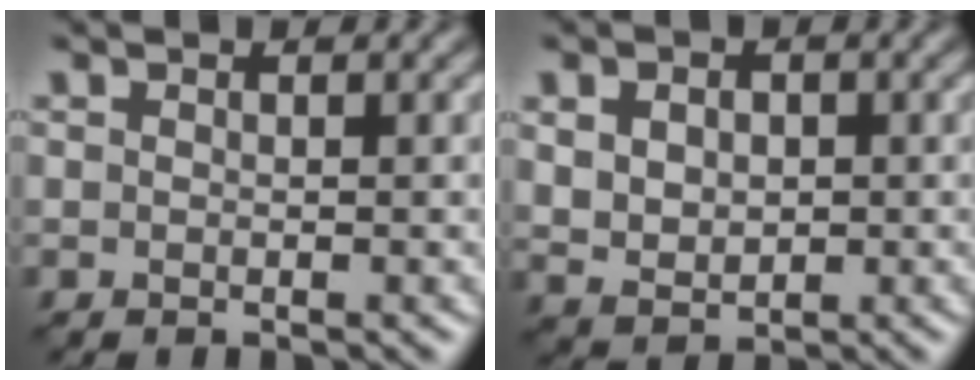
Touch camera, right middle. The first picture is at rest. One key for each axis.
{"total": 3.9, "fx": 0.7, "fy": 3.1, "fz": 2.3, "tx": -0.050, "ty": 0.003, "tz": 0.013}